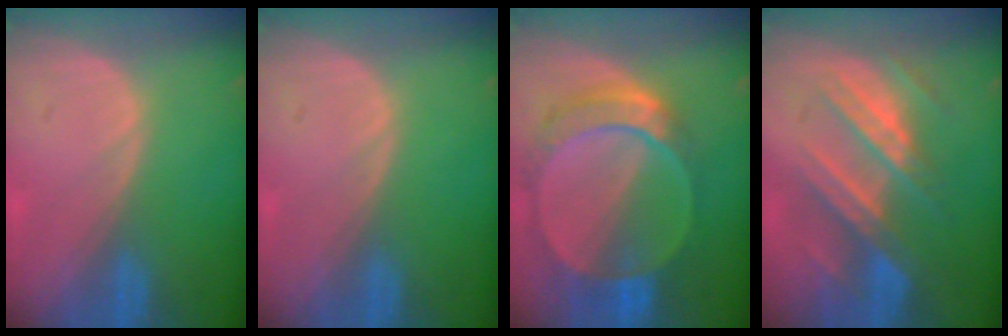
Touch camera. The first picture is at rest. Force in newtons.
{"total": 0.0}
{"total": 9.5, "press": 8.2, "slide": 4.8}
{"total": 8.3, "press": 8.0, "slide": 2.0}